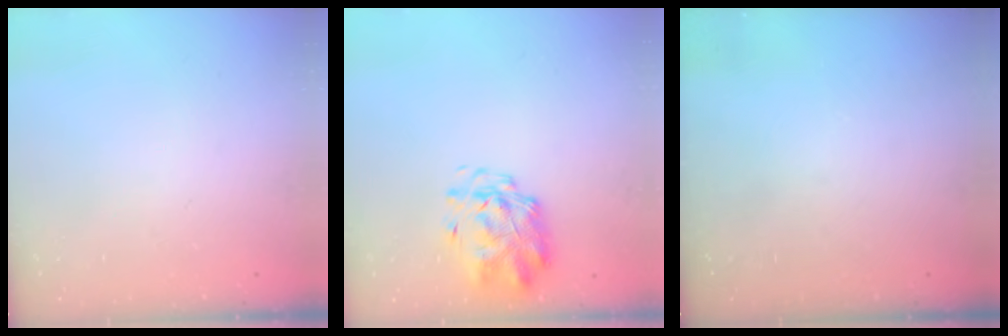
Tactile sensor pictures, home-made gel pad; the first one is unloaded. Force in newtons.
{"total": 3.0, "press": 2.9, "slide": 1.0}
{"total": 0.0}